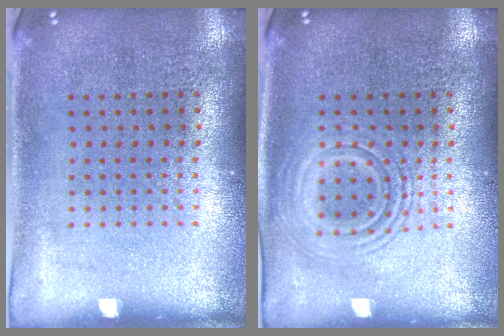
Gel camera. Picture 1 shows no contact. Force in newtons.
{"total": 2.5, "press": 2.4, "slide": 0.4}